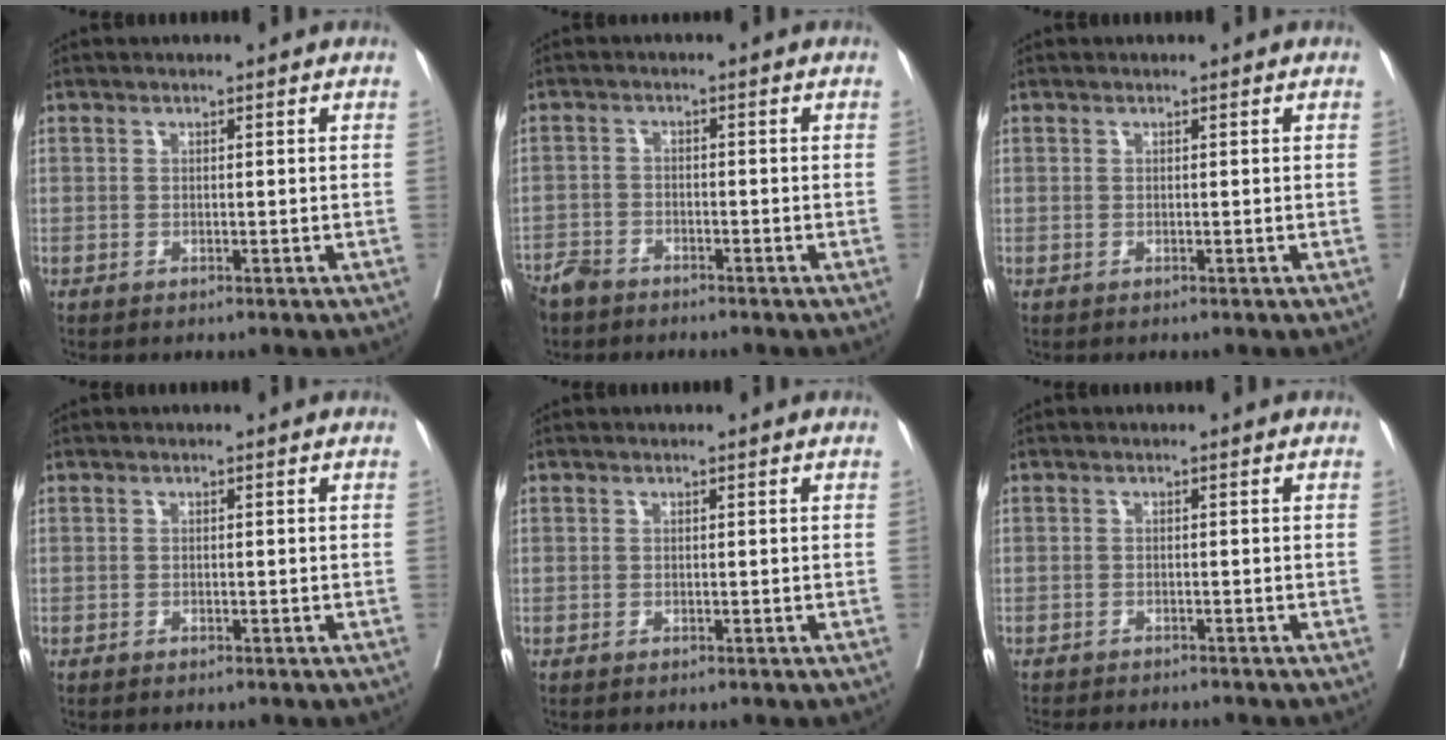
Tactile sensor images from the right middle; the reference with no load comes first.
{"total": 4.2, "force": [-3.7, 1.7, 1.0], "torque": [-0.021, -0.005, -0.073]}
{"total": 0.0}
{"total": 0.8, "force": [-0.5, 0.2, 0.5], "torque": [-0.014, -0.003, -0.005]}
{"total": 0.0}
{"total": 8.6, "force": [-7.9, 1.4, 3.3], "torque": [-0.048, -0.012, -0.105]}